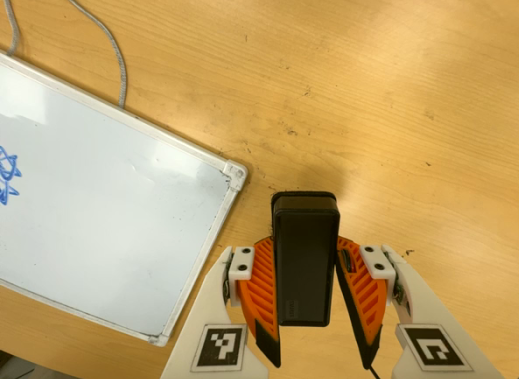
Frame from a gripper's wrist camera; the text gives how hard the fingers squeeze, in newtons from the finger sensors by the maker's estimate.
{"total": 5.8, "left": 4.6, "right": 7.1}